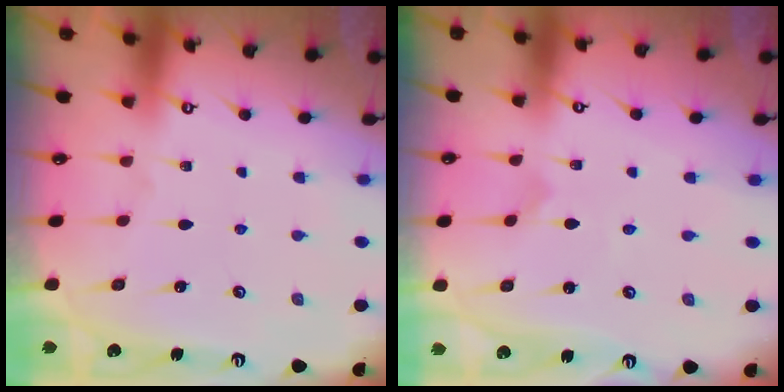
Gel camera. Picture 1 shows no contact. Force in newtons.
{"total": 0.0}